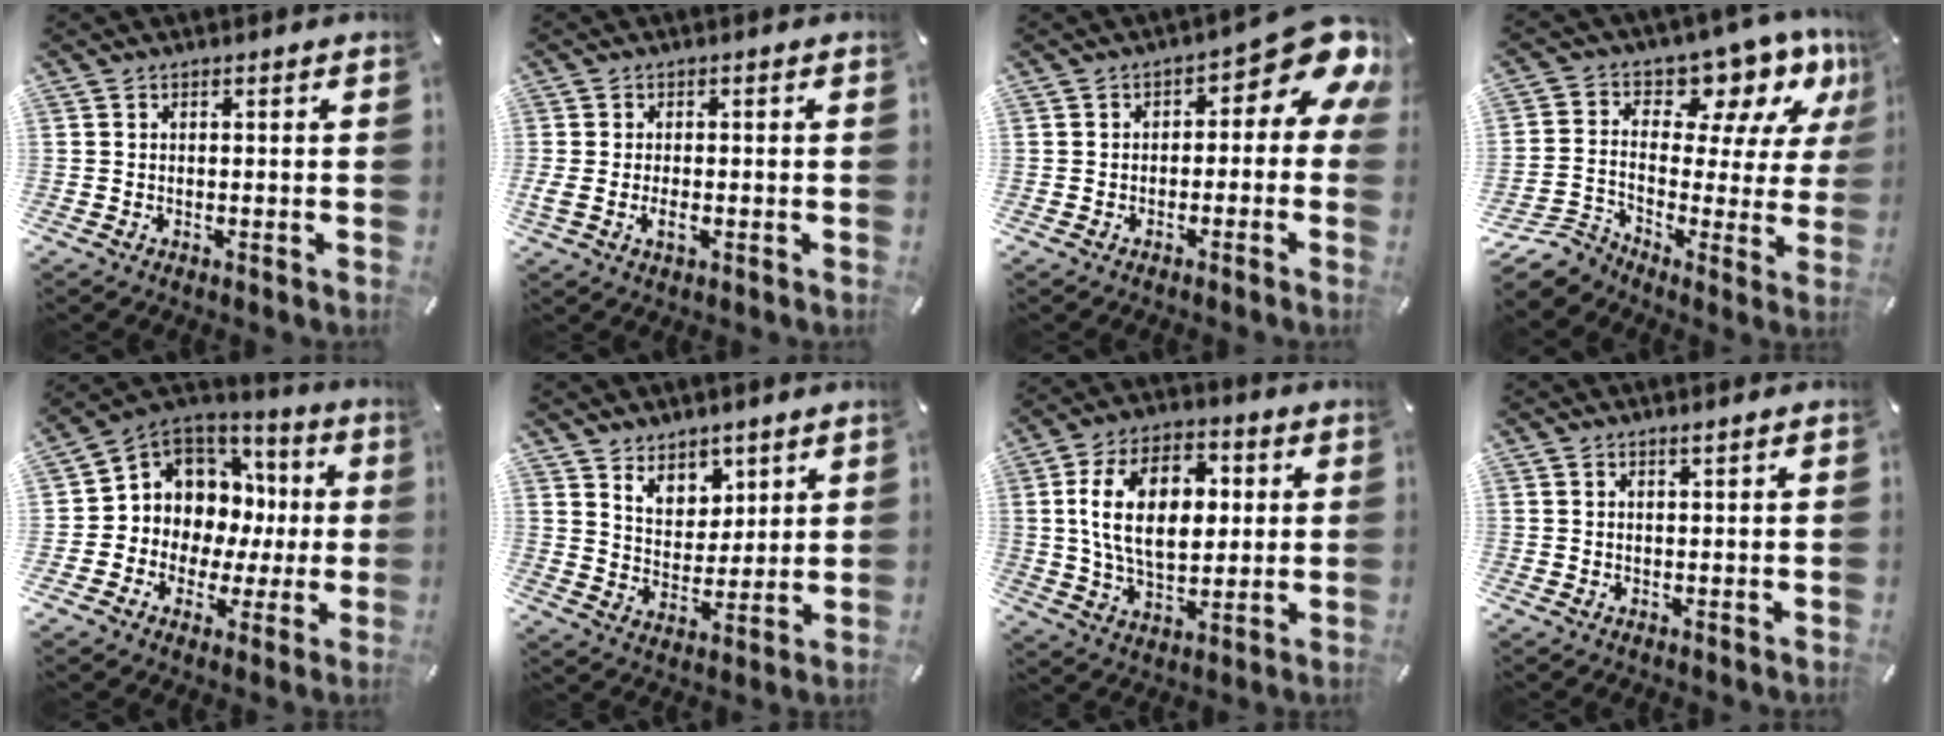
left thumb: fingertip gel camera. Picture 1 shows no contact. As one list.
[{"total": 3.9, "force": [-1.3, 2.0, 3.1], "torque": [-0.064, 0.001, -0.024]}, {"total": 8.9, "force": [2.8, 4.4, 7.2], "torque": [-0.082, -0.035, 0.046]}, {"total": 10.8, "force": [1.3, 9.3, 5.3], "torque": [-0.116, -0.025, 0.016]}, {"total": 8.7, "force": [1.6, 8.5, 0.9], "torque": [-0.025, -0.043, 0.045]}, {"total": 7.1, "force": [5.2, 4.9, 0.4], "torque": [-0.006, -0.039, 0.095]}, {"total": 16.7, "force": [2.7, 10.6, 12.5], "torque": [-0.240, 0.010, 0.041]}, {"total": 0.8, "force": [0.5, -0.1, 0.5], "torque": [-0.010, -0.001, 0.010]}]